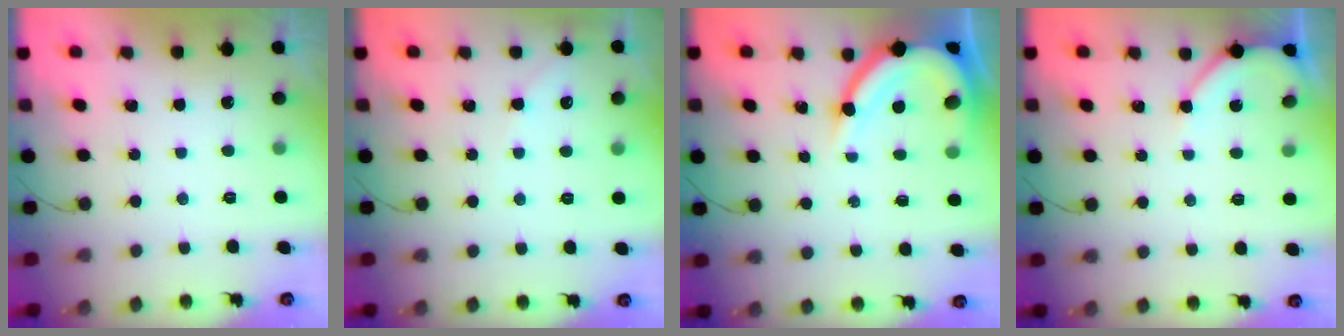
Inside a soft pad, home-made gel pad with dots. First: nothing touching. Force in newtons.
{"total": 3.7, "press": 3.7, "slide": 0.6}
{"total": 11.3, "press": 11.2, "slide": 1.2}
{"total": 4.9, "press": 4.8, "slide": 0.5}